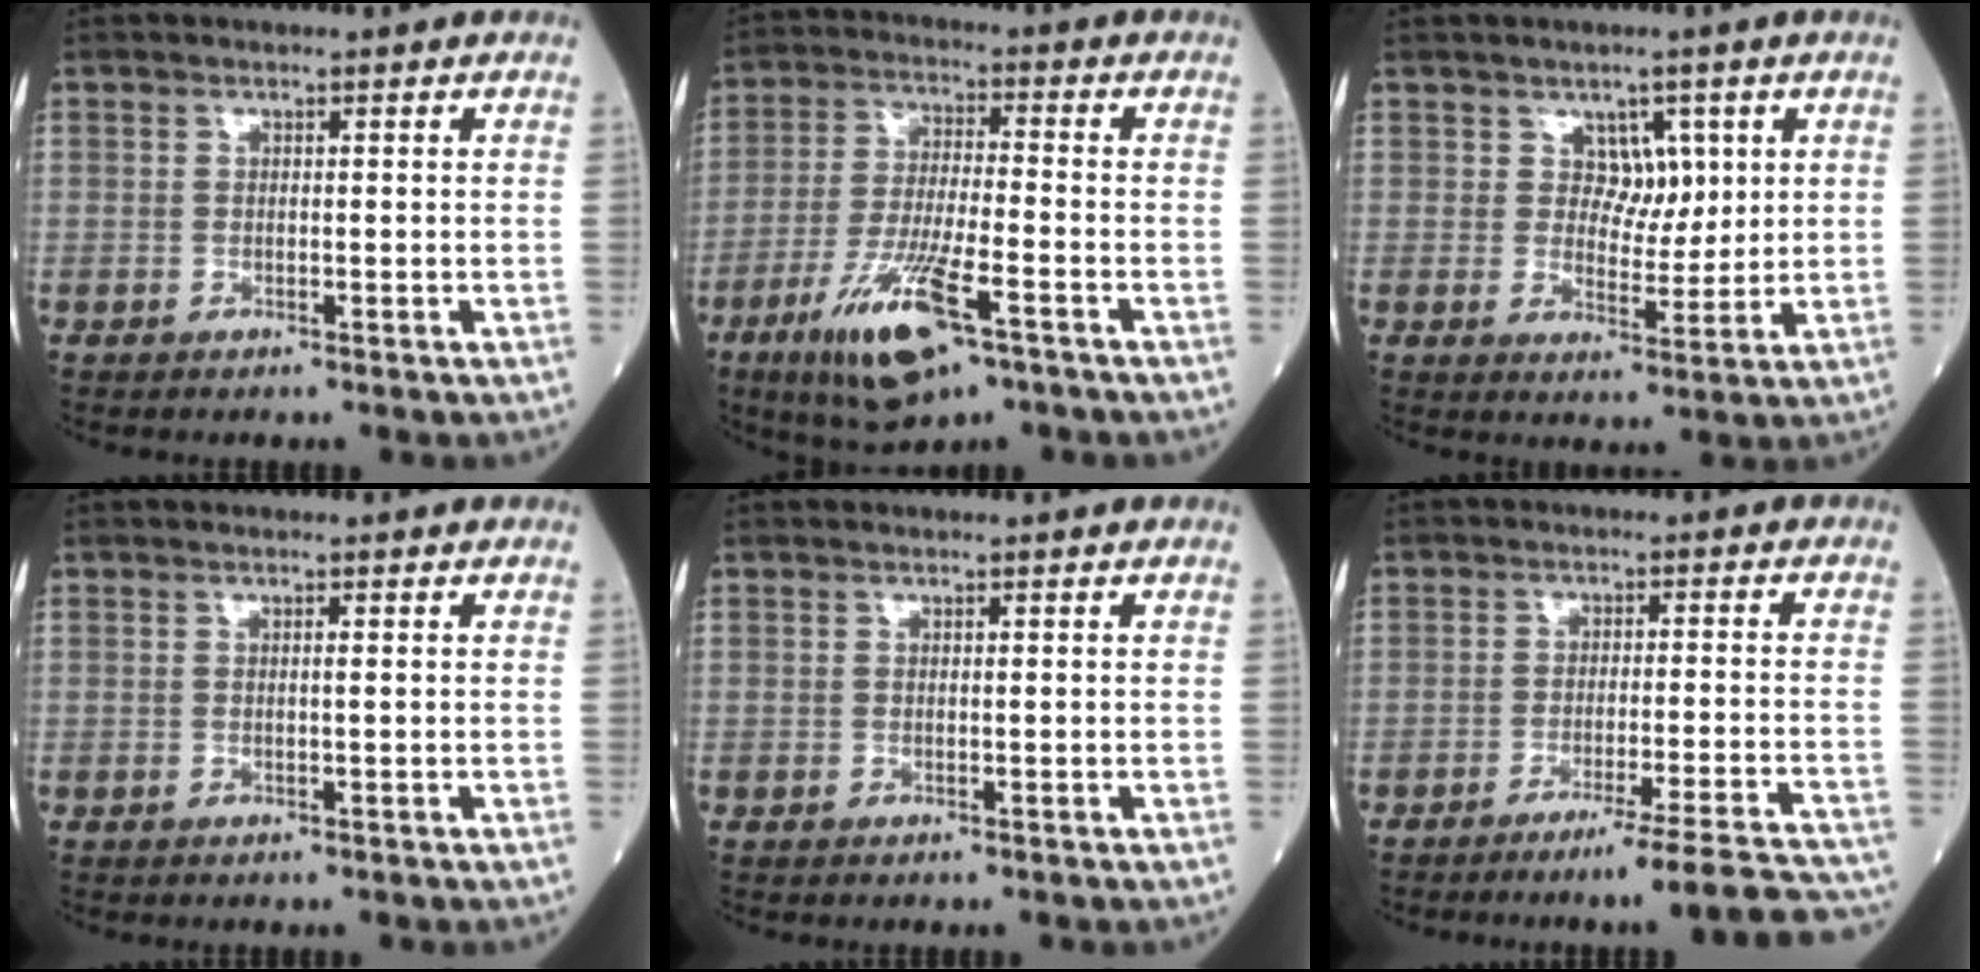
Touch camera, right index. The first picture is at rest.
{"total": 12.7, "force": [-6.6, 2.4, 10.5], "torque": [-0.210, -0.024, -0.115]}
{"total": 4.3, "force": [1.8, 3.1, 2.4], "torque": [-0.026, 0.001, 0.030]}
{"total": 1.0, "force": [0.1, -0.3, 0.9], "torque": [-0.016, 0.000, 0.001]}
{"total": 0.0}
{"total": 14.5, "force": [-13.3, -0.9, 5.6], "torque": [-0.027, 0.004, -0.173]}